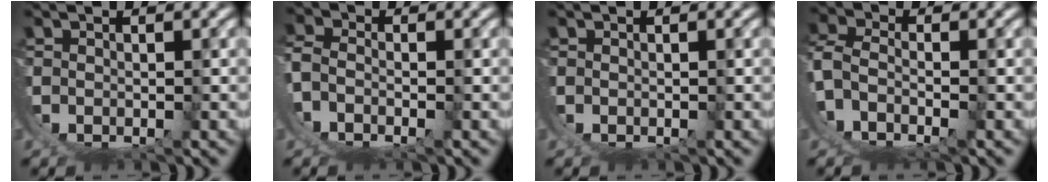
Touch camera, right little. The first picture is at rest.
{"total": 2.6, "force": [-1.1, 1.5, 1.9], "torque": [-0.041, -0.008, -0.022]}
{"total": 0.0}
{"total": 5.1, "force": [-1.9, 2.9, 3.7], "torque": [-0.089, -0.024, -0.026]}